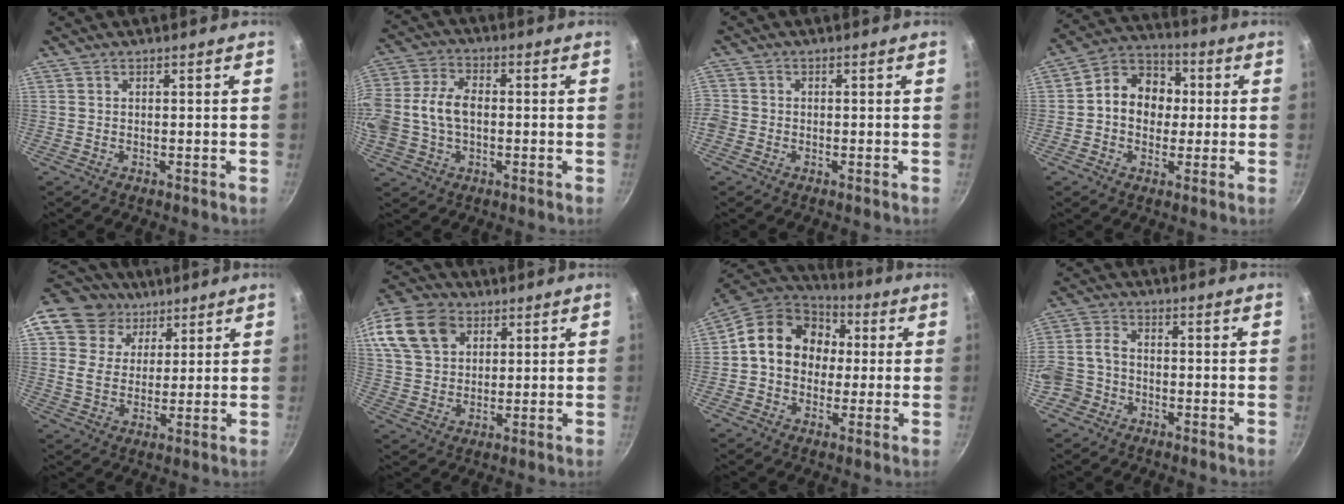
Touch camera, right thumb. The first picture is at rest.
{"total": 12.4, "force": [-0.7, 8.5, 9.0], "torque": [-0.183, 0.030, -0.022]}
{"total": 3.7, "force": [-1.4, 3.1, 1.3], "torque": [-0.032, 0.007, -0.033]}
{"total": 11.6, "force": [0.6, 9.6, 6.5], "torque": [-0.059, 0.024, -0.012]}
{"total": 13.7, "force": [8.2, 10.2, 4.0], "torque": [-0.056, -0.018, 0.140]}
{"total": 18.1, "force": [8.4, 12.9, 9.6], "torque": [-0.193, 0.013, 0.155]}
{"total": 16.4, "force": [1.6, 13.6, 9.0], "torque": [-0.119, 0.038, 0.010]}
{"total": 7.3, "force": [-3.4, 5.6, 3.2], "torque": [-0.049, 0.039, -0.075]}